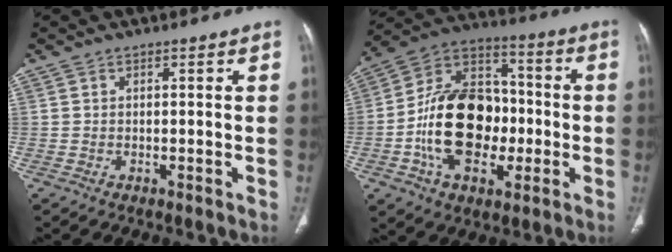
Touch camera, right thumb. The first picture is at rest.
{"total": 21.1, "force": [-3.6, 14.0, 15.4], "torque": [-0.229, 0.033, -0.056]}